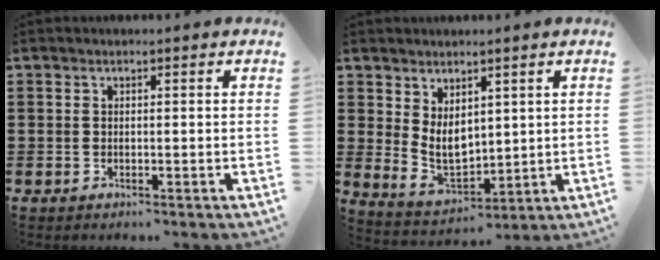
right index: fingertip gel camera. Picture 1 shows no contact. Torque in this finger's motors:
{"motor_torque": [2.14, 0.00, 0.27, 0.14]}